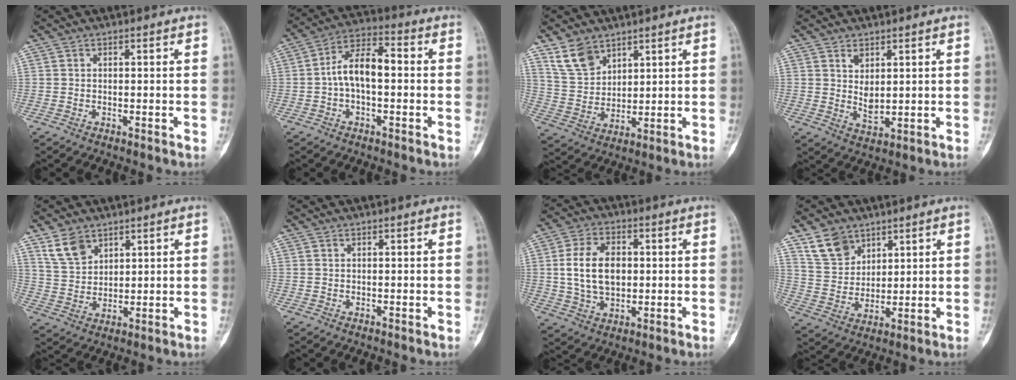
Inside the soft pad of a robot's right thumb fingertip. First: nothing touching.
{"total": 9.7, "force": [-0.5, 5.1, 8.3], "torque": [-0.142, 0.038, -0.019]}
{"total": 7.9, "force": [5.5, 4.7, 3.1], "torque": [-0.043, -0.025, 0.118]}
{"total": 4.1, "force": [1.6, 2.3, 3.0], "torque": [-0.045, -0.019, 0.035]}
{"total": 6.6, "force": [4.4, 4.2, 2.8], "torque": [-0.038, -0.023, 0.095]}
{"total": 0.0}
{"total": 11.1, "force": [1.0, 7.3, 8.3], "torque": [-0.138, 0.003, 0.023]}
{"total": 8.3, "force": [5.6, 5.5, 2.6], "torque": [-0.027, -0.028, 0.118]}